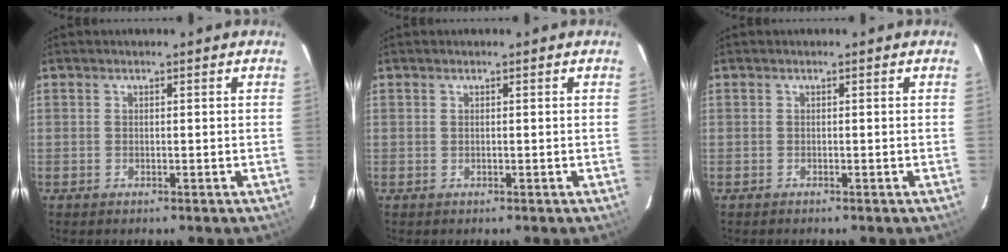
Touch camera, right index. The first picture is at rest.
{"total": 0.0}
{"total": 0.0}